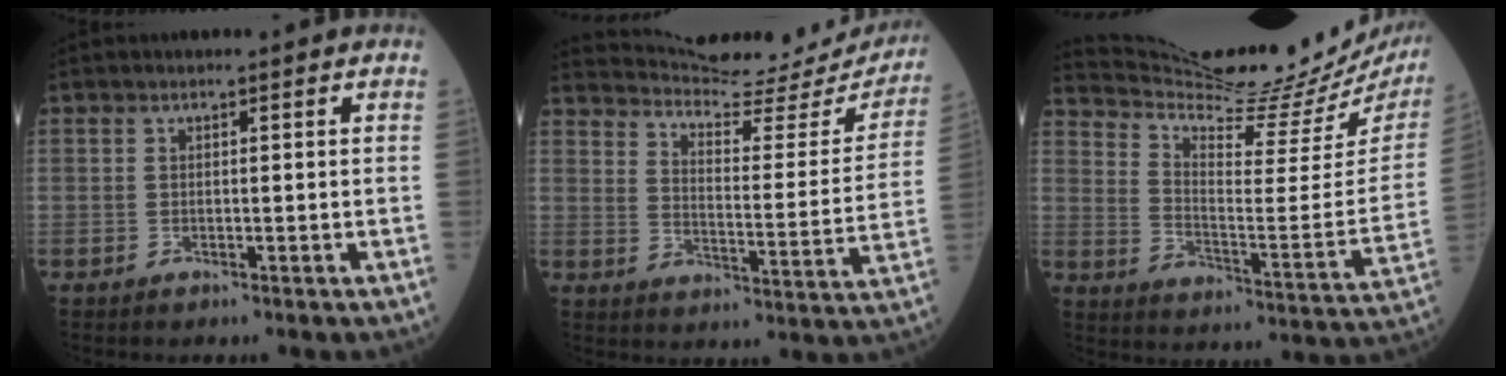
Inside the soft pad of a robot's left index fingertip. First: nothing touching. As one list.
[{"total": 23.3, "force": [22.5, 2.8, 5.7], "torque": [-0.087, -0.070, 0.286]}, {"total": 26.3, "force": [24.0, 2.0, 10.5], "torque": [-0.179, -0.089, 0.325]}]